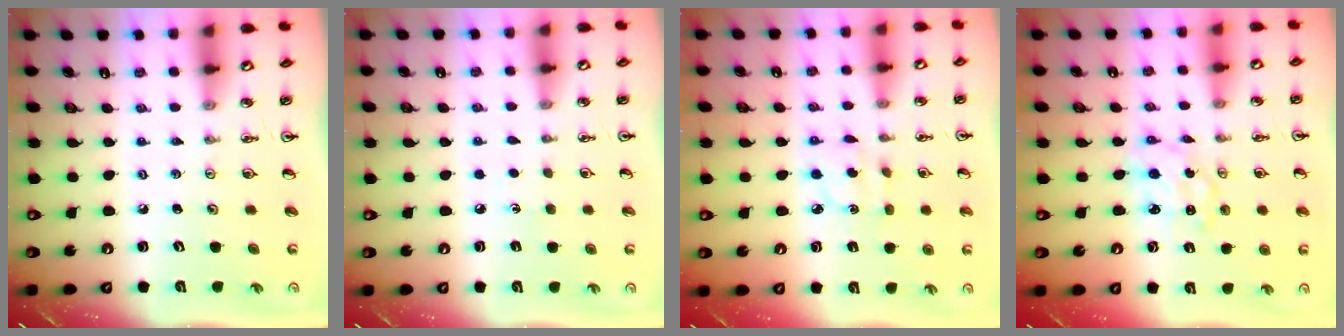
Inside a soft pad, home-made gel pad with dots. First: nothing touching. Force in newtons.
{"total": 3.7, "press": 3.6, "slide": 0.5}
{"total": 2.6, "press": 2.6, "slide": 0.1}
{"total": 2.6, "press": 2.6, "slide": 0.3}